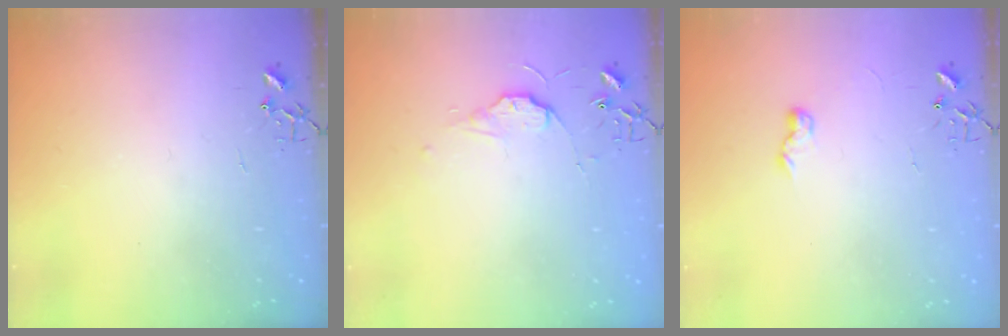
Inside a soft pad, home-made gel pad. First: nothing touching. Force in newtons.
{"total": 7.1, "press": 7.0, "slide": 0.8}
{"total": 5.6, "press": 5.6, "slide": 0.2}